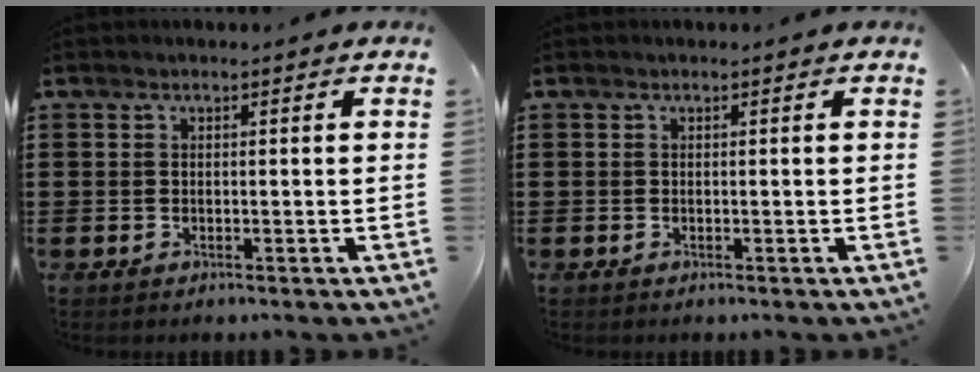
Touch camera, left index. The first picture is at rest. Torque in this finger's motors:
{"motor_torque": [0.00, -0.01, 0.00, 0.00]}